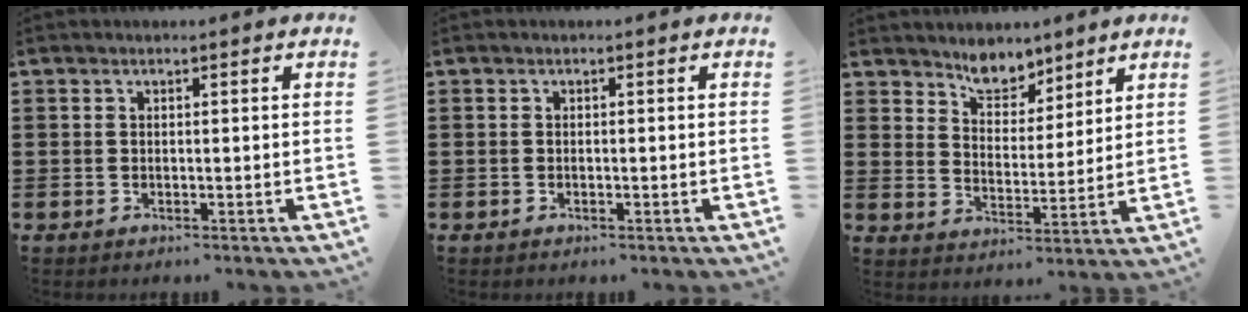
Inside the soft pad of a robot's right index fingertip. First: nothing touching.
{"total": 0.0}
{"total": 5.8, "force": [5.0, 2.6, 1.2], "torque": [-0.038, -0.013, 0.092]}